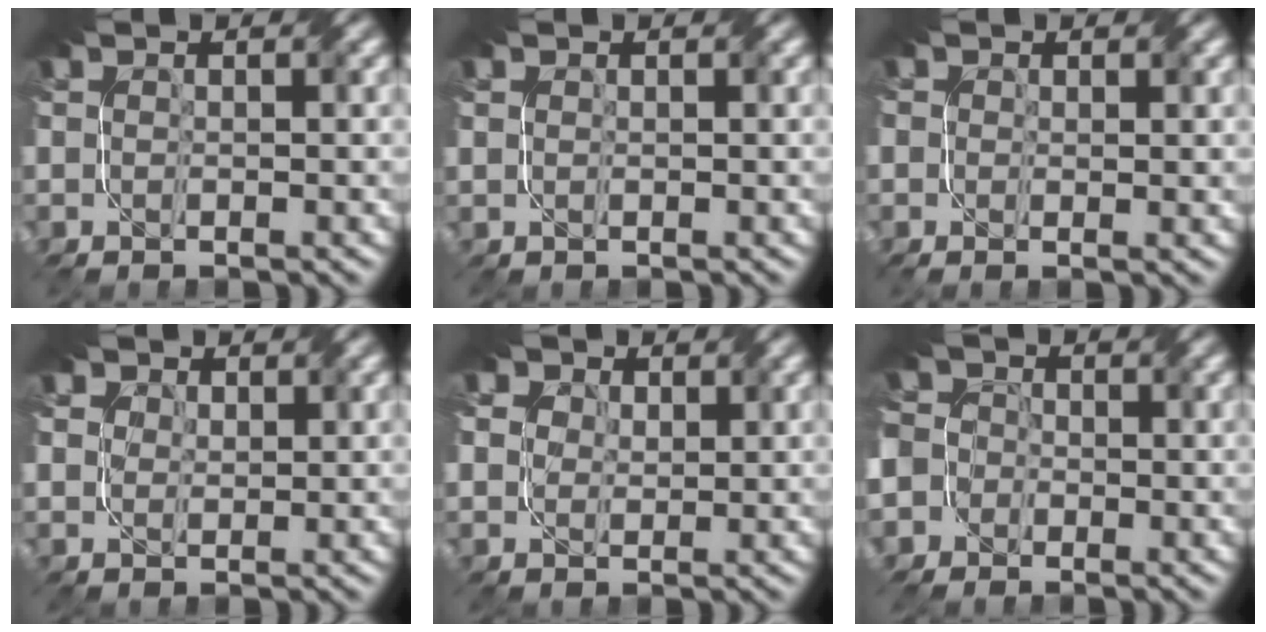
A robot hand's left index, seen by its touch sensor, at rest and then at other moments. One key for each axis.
{"total": 0.9, "fx": 0.5, "fy": 0.5, "fz": -0.4, "tx": 0.011, "ty": 0.002, "tz": 0.012}
{"total": 2.1, "fx": 0.6, "fy": 1.5, "fz": 1.4, "tx": -0.025, "ty": 0.001, "tz": 0.008}
{"total": 4.7, "fx": 2.9, "fy": 3.5, "fz": 1.3, "tx": -0.032, "ty": 0.019, "tz": 0.032}
{"total": 8.4, "fx": 4.7, "fy": 6.0, "fz": 3.4, "tx": -0.073, "ty": 0.038, "tz": 0.054}
{"total": 7.6, "fx": -3.5, "fy": 6.6, "fz": 1.6, "tx": -0.051, "ty": -0.002, "tz": -0.079}